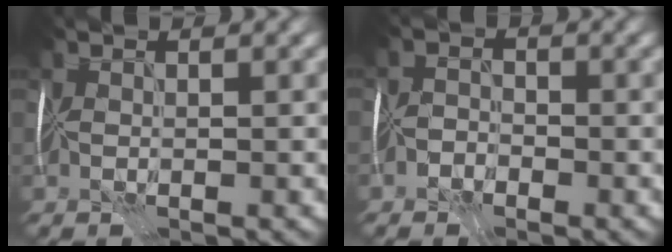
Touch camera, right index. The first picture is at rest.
{"total": 1.9, "force": [-1.8, 0.2, -0.4], "torque": [0.016, 0.004, -0.036]}